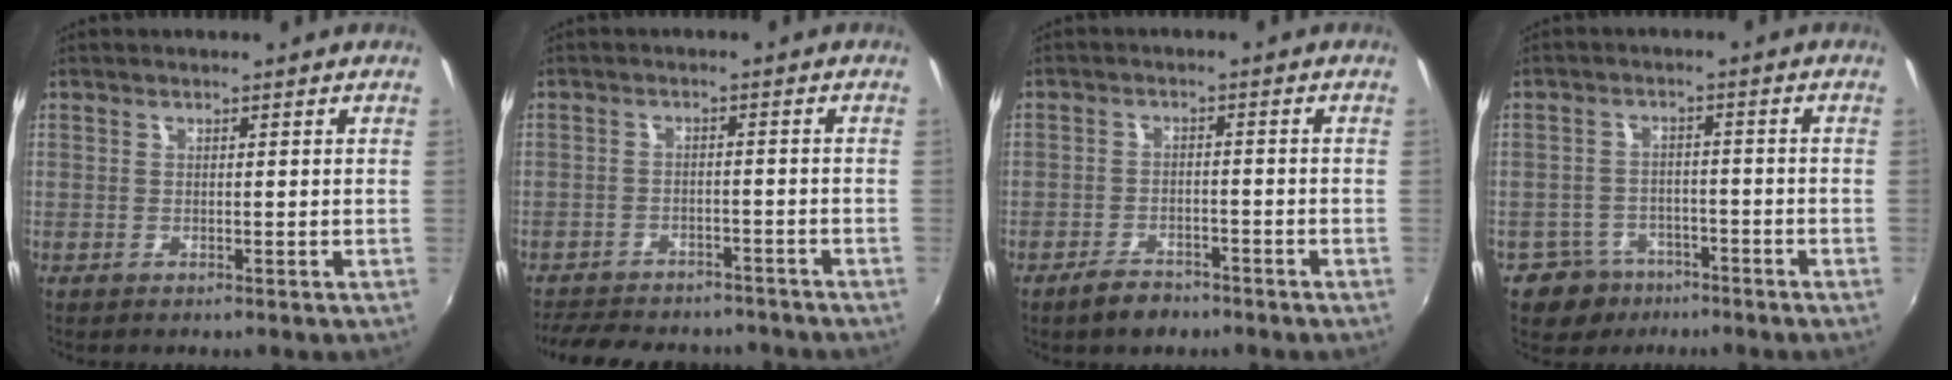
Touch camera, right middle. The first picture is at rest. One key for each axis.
{"total": 15.6, "fx": -13.2, "fy": 5.8, "fz": 5.9, "tx": -0.136, "ty": -0.005, "tz": -0.181}
{"total": 4.9, "fx": -3.8, "fy": 2.3, "fz": 2.0, "tx": -0.053, "ty": 0.003, "tz": -0.060}
{"total": 6.3, "fx": -4.3, "fy": 4.5, "fz": 0.8, "tx": -0.032, "ty": 0.018, "tz": -0.066}